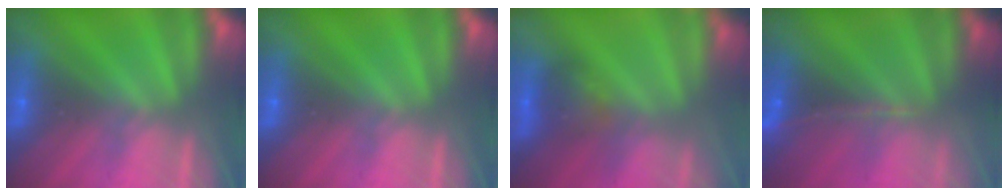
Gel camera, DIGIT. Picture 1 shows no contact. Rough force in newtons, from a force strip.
{"total": 0.0}
{"total": 7.3}
{"total": 1.1}